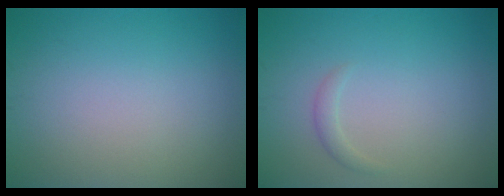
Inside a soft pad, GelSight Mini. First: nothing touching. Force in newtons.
{"total": 0.9, "press": 0.9, "slide": 0.1}